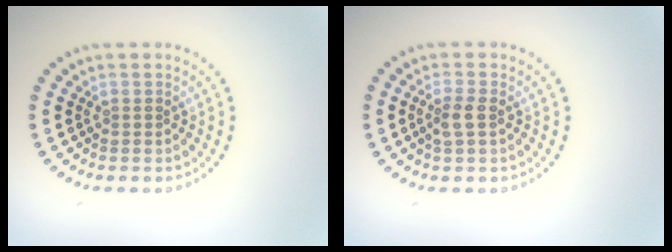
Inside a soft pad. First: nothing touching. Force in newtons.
{"total": 1.7, "press": 1.7, "slide": 0.4}